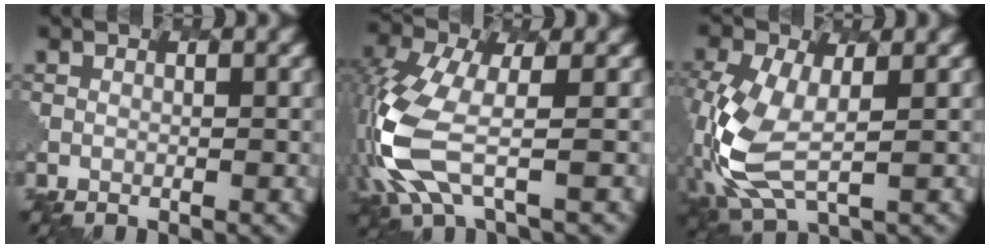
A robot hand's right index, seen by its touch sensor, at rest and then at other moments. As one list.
[{"total": 7.4, "force": [-1.9, 3.1, 6.5], "torque": [-0.185, -0.010, -0.047]}, {"total": 7.8, "force": [-1.1, 4.3, 6.5], "torque": [-0.175, -0.010, -0.025]}]